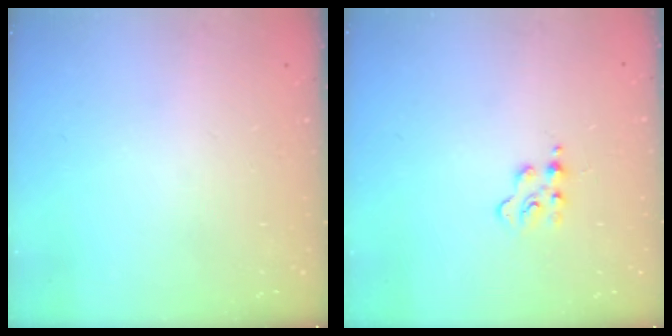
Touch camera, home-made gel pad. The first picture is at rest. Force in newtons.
{"total": 2.8, "press": 2.8, "slide": 0.3}